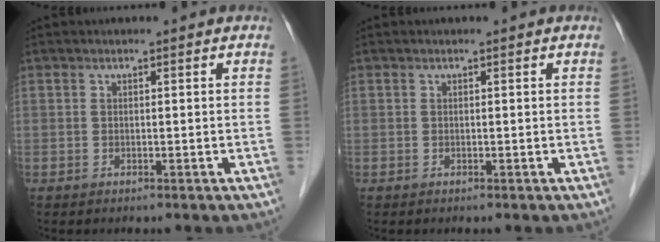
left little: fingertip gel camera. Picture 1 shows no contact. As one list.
[{"total": 0.0}]